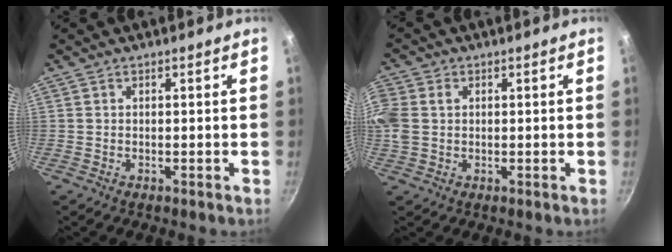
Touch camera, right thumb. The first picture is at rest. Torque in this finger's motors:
{"motor_torque": [2.04, 2.97, 0.95, 0.01, 0.32]}